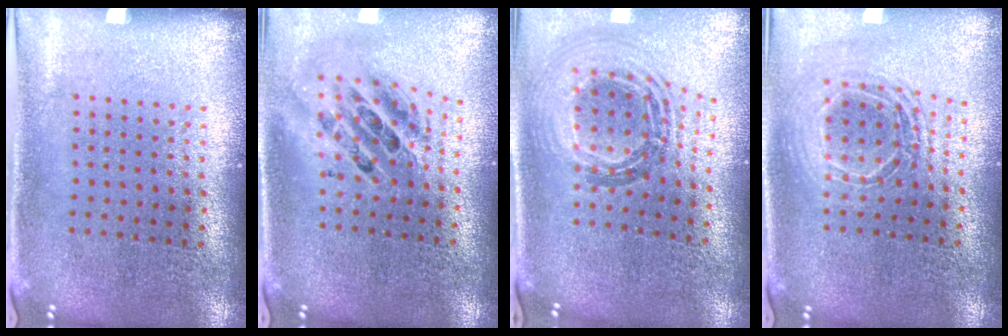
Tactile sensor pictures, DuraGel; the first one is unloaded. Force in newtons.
{"total": 2.0, "press": 1.6, "slide": 1.2}
{"total": 1.1, "press": 1.0, "slide": 0.5}
{"total": 1.7, "press": 1.4, "slide": 0.9}